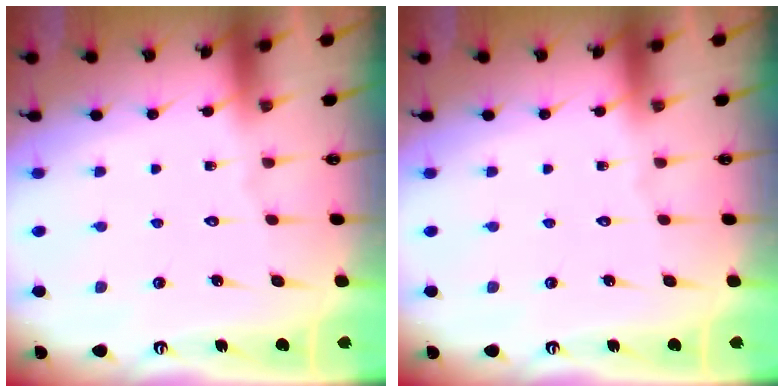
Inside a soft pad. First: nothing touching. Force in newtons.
{"total": 0.0}